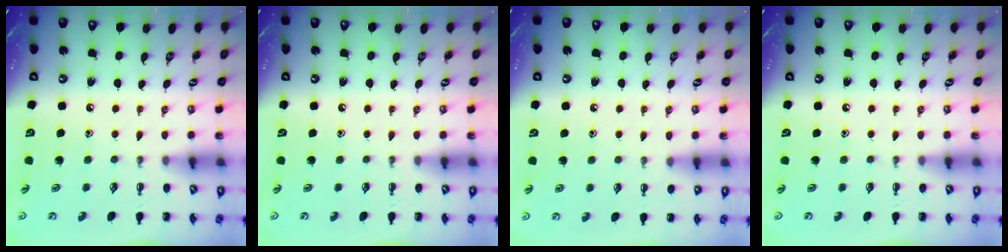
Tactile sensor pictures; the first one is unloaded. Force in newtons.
{"total": 0.0}
{"total": 5.4, "press": 5.0, "slide": 2.0}
{"total": 0.0}